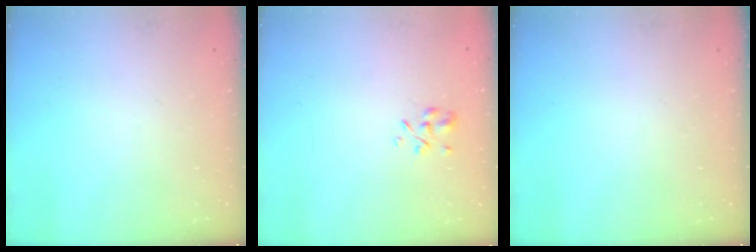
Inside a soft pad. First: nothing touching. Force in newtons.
{"total": 2.8, "press": 2.6, "slide": 1.0}
{"total": 0.0}